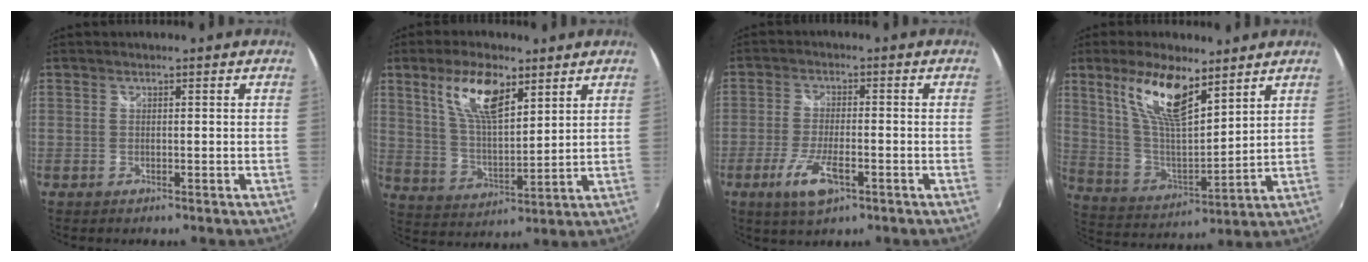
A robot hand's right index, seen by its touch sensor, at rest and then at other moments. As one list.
[{"total": 11.7, "force": [6.3, 4.3, 8.8], "torque": [-0.166, 0.009, 0.126]}, {"total": 7.7, "force": [-3.7, 2.5, 6.2], "torque": [-0.137, -0.015, -0.069]}, {"total": 14.6, "force": [8.9, 4.8, 10.6], "torque": [-0.205, 0.006, 0.180]}]